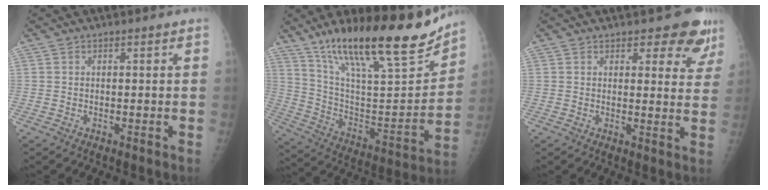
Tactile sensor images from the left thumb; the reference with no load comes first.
{"total": 27.3, "force": [19.0, 6.9, 18.3], "torque": [-0.271, -0.065, 0.322]}
{"total": 8.1, "force": [6.2, 3.6, 3.9], "torque": [-0.006, -0.035, 0.060]}